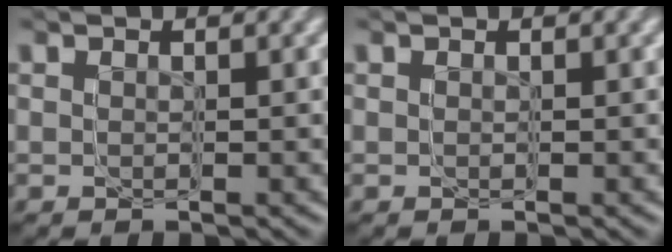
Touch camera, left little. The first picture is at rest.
{"total": 0.0}